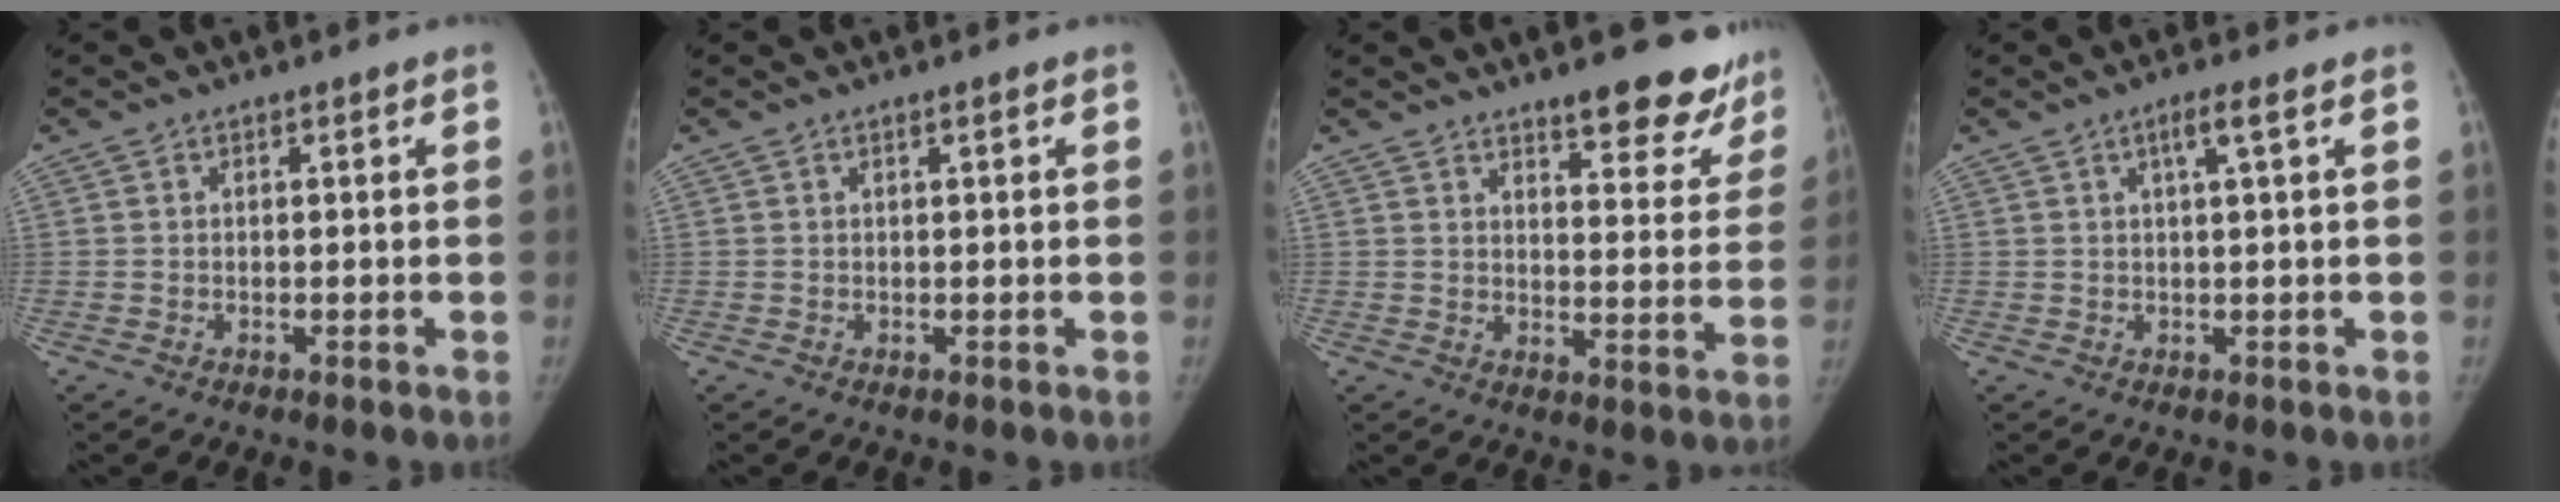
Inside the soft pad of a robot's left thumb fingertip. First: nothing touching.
{"total": 0.6, "force": [0.3, 0.0, 0.6], "torque": [-0.009, 0.002, 0.005]}
{"total": 13.0, "force": [10.1, 4.2, 7.0], "torque": [-0.036, -0.066, 0.124]}
{"total": 2.8, "force": [1.2, -0.1, 2.5], "torque": [-0.052, 0.004, 0.023]}